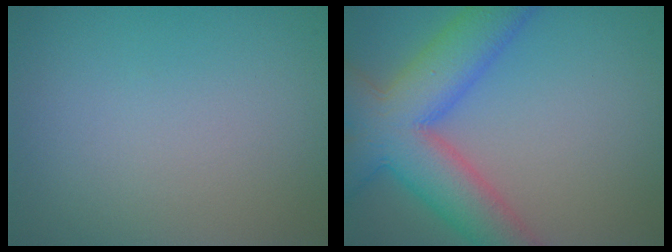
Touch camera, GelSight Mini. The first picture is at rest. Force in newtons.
{"total": 9.6, "press": 9.6, "slide": 0.4}